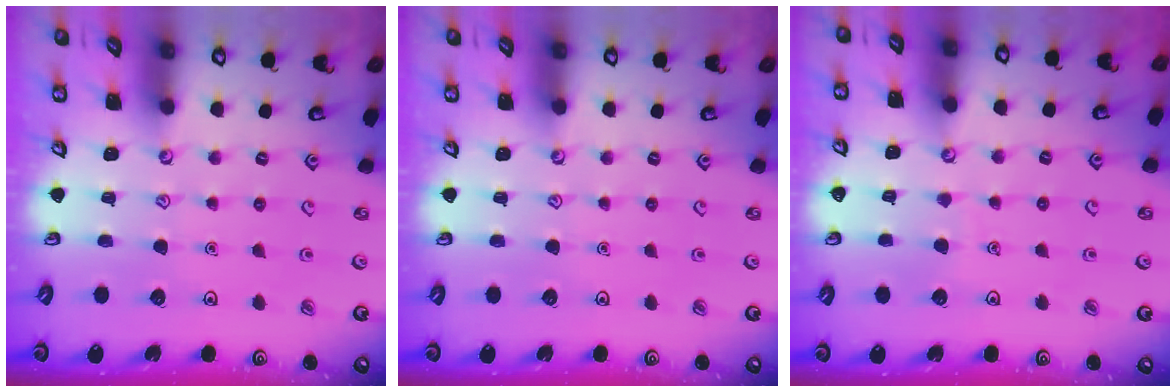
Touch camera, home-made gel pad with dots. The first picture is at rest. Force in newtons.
{"total": 0.0}
{"total": 2.8, "press": 2.8, "slide": 0.1}